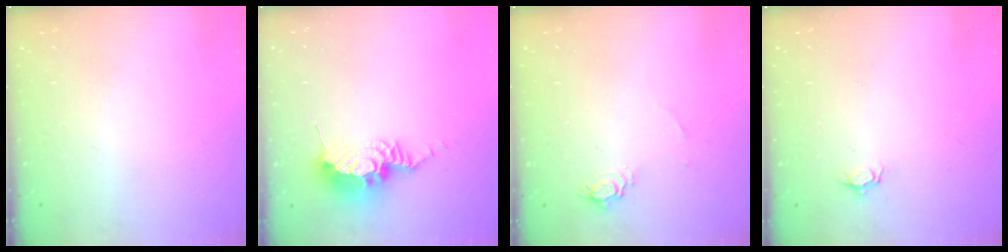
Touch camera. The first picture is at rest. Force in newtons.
{"total": 10.2, "press": 10.1, "slide": 1.1}
{"total": 6.9, "press": 6.8, "slide": 0.7}
{"total": 3.6, "press": 3.5, "slide": 0.4}